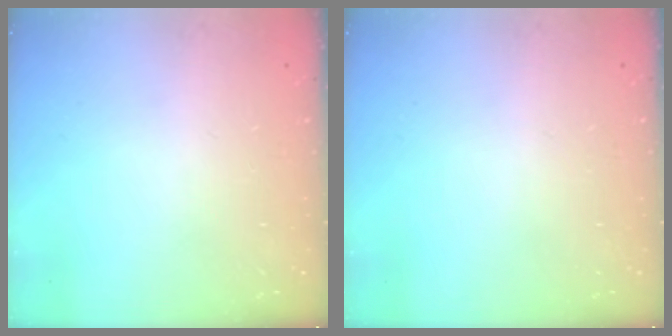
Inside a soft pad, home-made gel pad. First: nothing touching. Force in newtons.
{"total": 0.0}